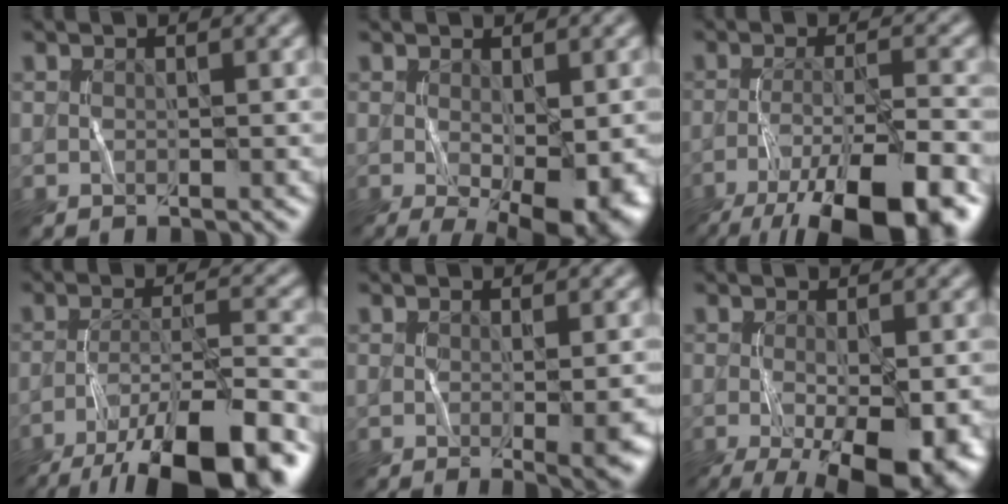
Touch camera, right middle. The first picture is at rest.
{"total": 7.2, "force": [-1.8, 2.6, 6.5], "torque": [-0.112, -0.021, -0.013]}
{"total": 11.8, "force": [-7.3, 2.9, 8.8], "torque": [-0.158, -0.009, -0.116]}
{"total": 13.1, "force": [-9.1, 3.3, 8.8], "torque": [-0.149, -0.017, -0.136]}
{"total": 4.3, "force": [-0.9, 1.1, 4.1], "torque": [-0.052, -0.009, -0.010]}
{"total": 11.4, "force": [-4.2, 4.2, 9.8], "torque": [-0.157, -0.033, -0.048]}